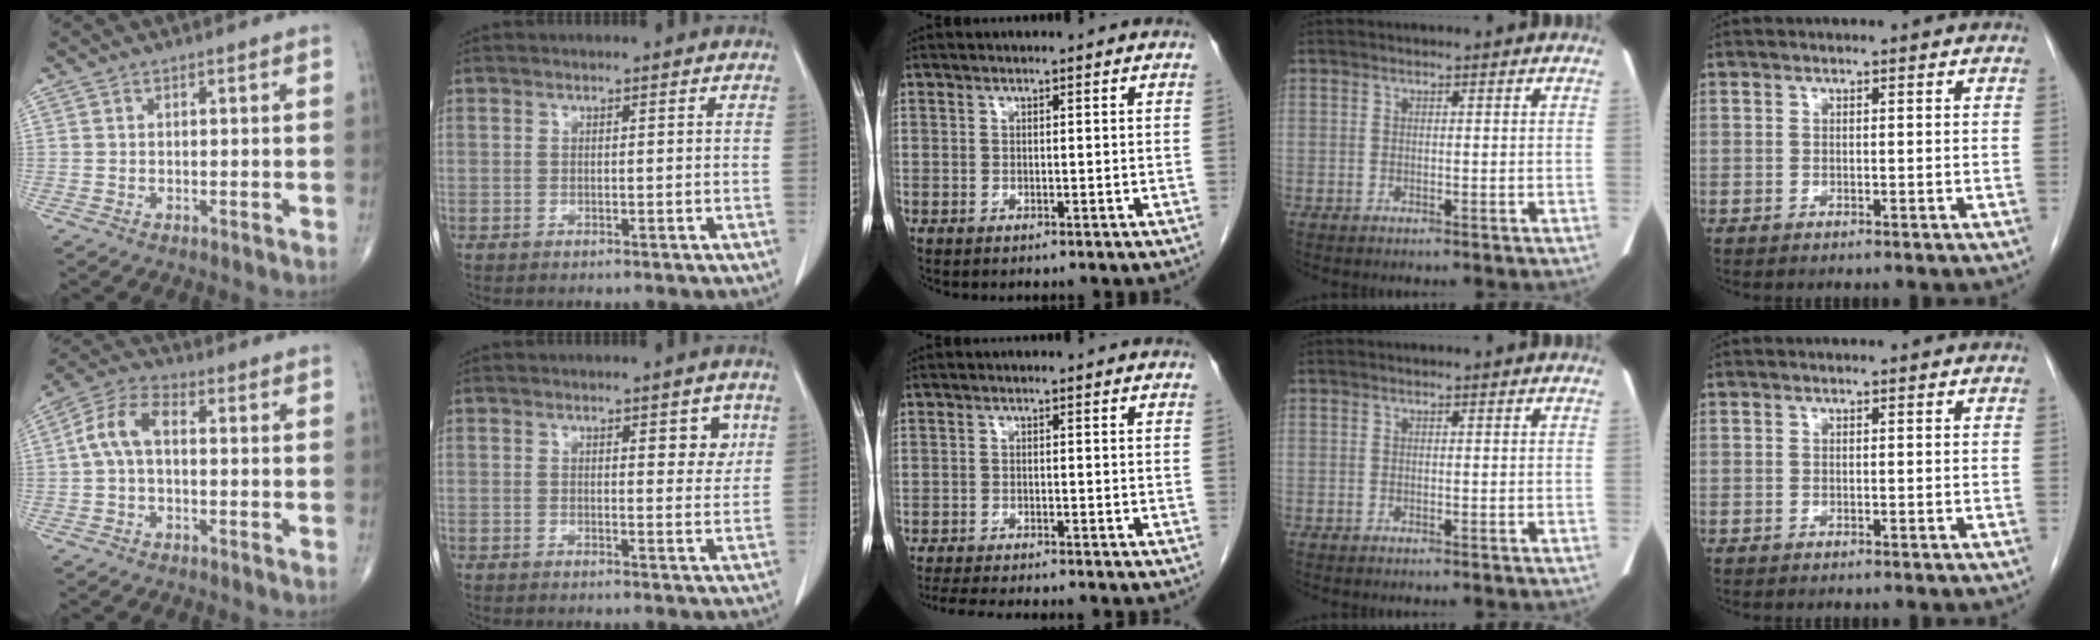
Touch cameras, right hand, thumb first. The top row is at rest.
{"thumb": {"total": 7.3, "force": [0.0, 4.0, 6.1], "torque": [-0.123, 0.026, -0.010]}, "index": {"total": 3.6, "force": [1.6, 1.4, 2.9], "torque": [-0.030, -0.005, 0.017]}, "middle": {"total": 9.6, "force": [-8.5, 0.9, 4.3], "torque": [-0.058, -0.015, -0.122]}}